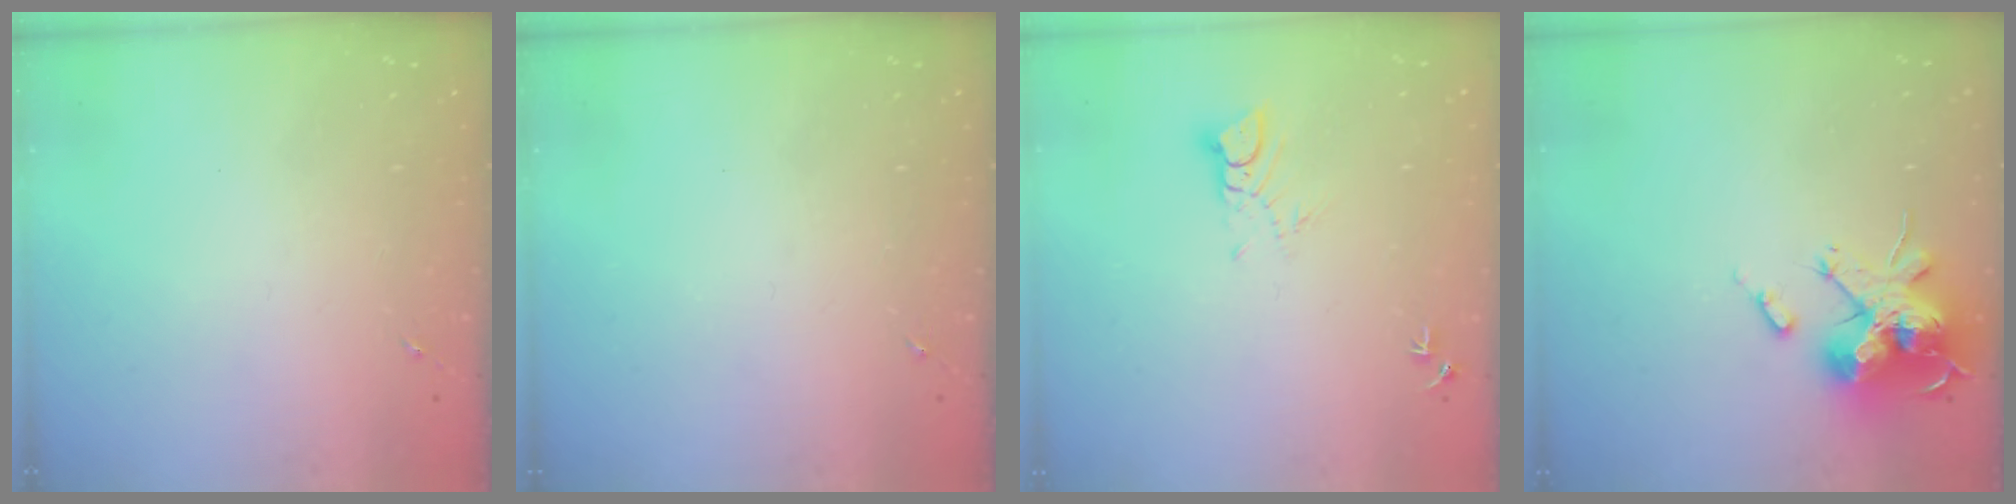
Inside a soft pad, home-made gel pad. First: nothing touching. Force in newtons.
{"total": 0.0}
{"total": 4.3, "press": 4.3, "slide": 0.4}
{"total": 19.6, "press": 19.6, "slide": 0.1}